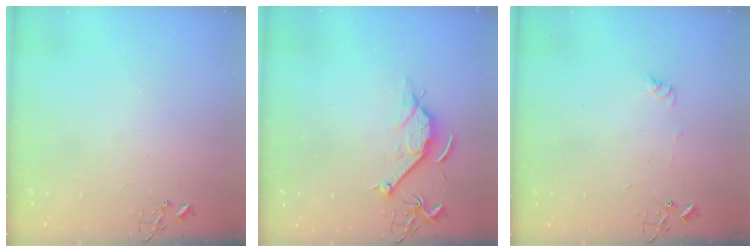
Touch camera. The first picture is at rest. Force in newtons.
{"total": 8.4, "press": 8.3, "slide": 1.0}
{"total": 4.9, "press": 4.9, "slide": 0.7}